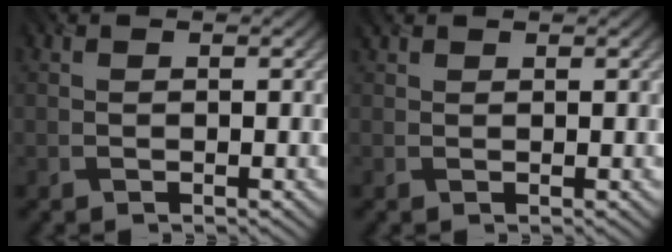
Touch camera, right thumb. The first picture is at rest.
{"total": 0.9, "force": [0.8, 0.4, 0.1], "torque": [-0.007, 0.005, 0.019]}